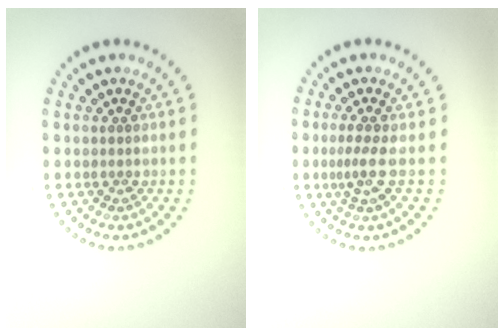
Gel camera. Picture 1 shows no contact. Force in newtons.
{"total": 2.1, "press": 1.4, "slide": 1.5}